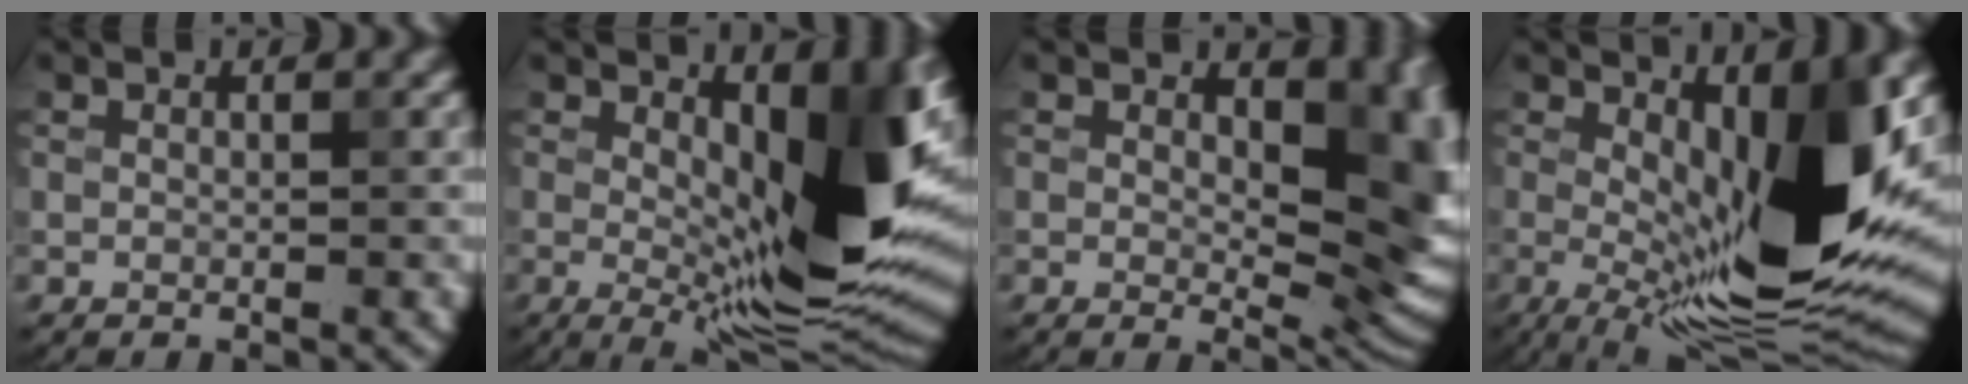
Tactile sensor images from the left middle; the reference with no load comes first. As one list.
[{"total": 12.4, "force": [1.9, 4.2, 11.5], "torque": [-0.153, -0.016, 0.031]}, {"total": 9.9, "force": [2.0, 5.7, 7.9], "torque": [-0.093, -0.022, 0.037]}, {"total": 13.5, "force": [1.1, 4.3, 12.7], "torque": [-0.192, -0.020, 0.018]}]